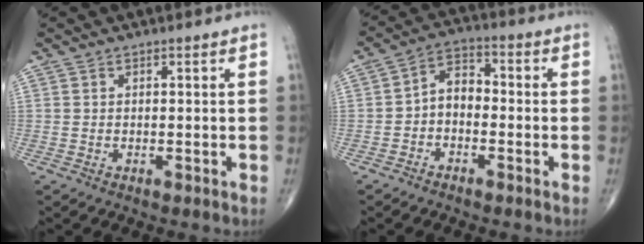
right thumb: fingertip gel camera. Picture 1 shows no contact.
{"total": 5.7, "force": [-1.3, 4.0, 3.9], "torque": [-0.052, 0.029, -0.038]}